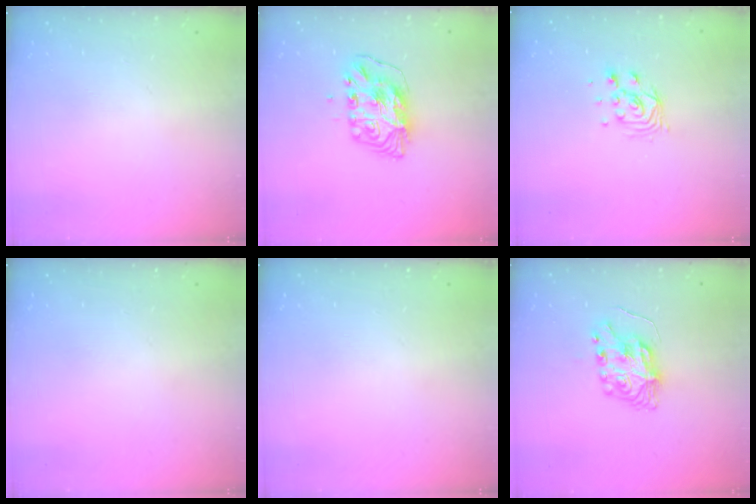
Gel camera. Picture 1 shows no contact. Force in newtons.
{"total": 9.4, "press": 9.4, "slide": 0.8}
{"total": 7.0, "press": 7.0, "slide": 0.4}
{"total": 0.0}
{"total": 0.0}
{"total": 8.3, "press": 8.2, "slide": 0.2}